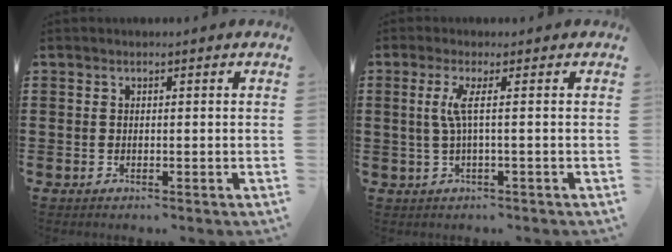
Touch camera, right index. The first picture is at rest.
{"total": 3.7, "force": [0.2, -0.4, 3.6], "torque": [-0.085, -0.012, -0.004]}